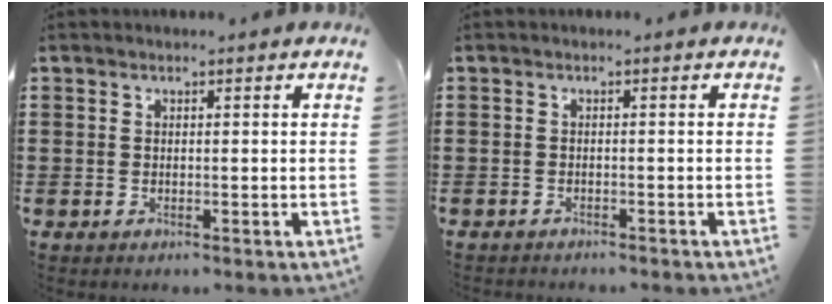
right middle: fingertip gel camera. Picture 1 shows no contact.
{"total": 0.9, "force": [-0.9, 0.1, 0.0], "torque": [-0.002, 0.002, -0.020]}